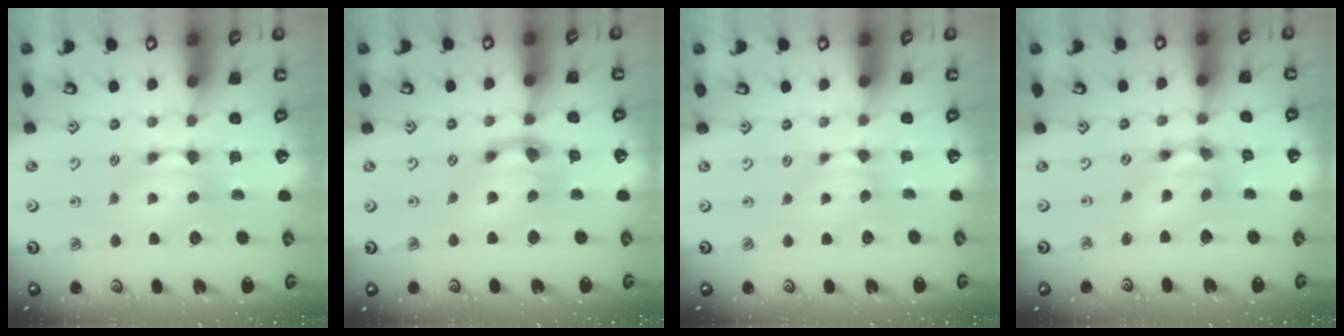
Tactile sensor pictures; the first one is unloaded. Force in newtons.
{"total": 4.3, "press": 3.9, "slide": 1.8}
{"total": 1.3, "press": 1.2, "slide": 0.6}
{"total": 7.1, "press": 6.7, "slide": 2.3}